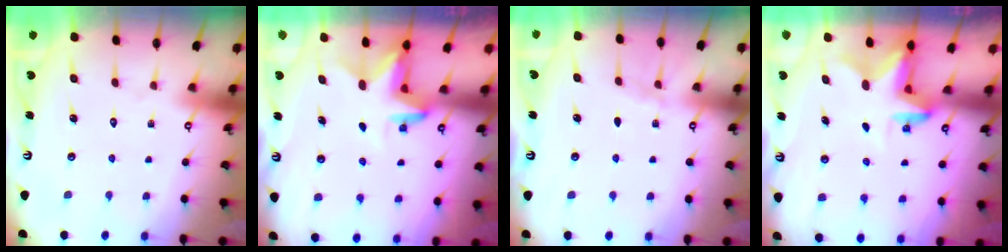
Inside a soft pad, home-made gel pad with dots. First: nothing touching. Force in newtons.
{"total": 3.2, "press": 3.2, "slide": 0.1}
{"total": 2.1, "press": 2.0, "slide": 0.3}
{"total": 2.5, "press": 2.5, "slide": 0.5}